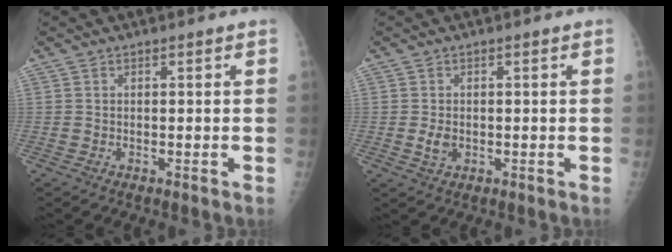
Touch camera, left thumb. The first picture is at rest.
{"total": 2.4, "force": [-0.2, 1.6, 1.8], "torque": [-0.029, -0.003, -0.001]}